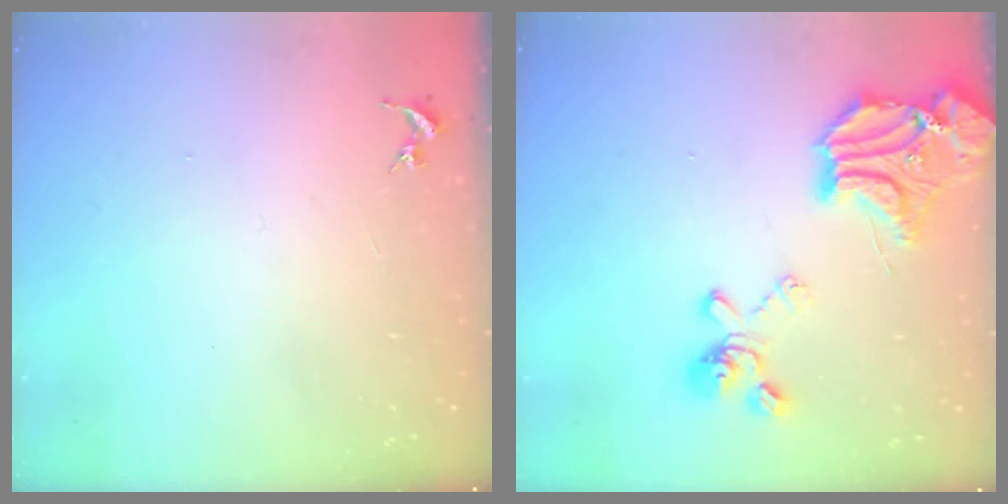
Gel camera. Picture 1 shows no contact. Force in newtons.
{"total": 23.4, "press": 23.3, "slide": 2.7}